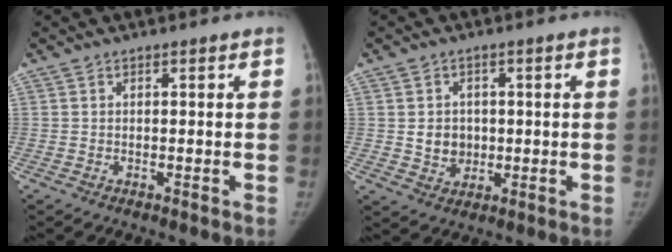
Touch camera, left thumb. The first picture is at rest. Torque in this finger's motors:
{"motor_torque": [0.61, 0.55, 0.53, -0.40, 0.16]}